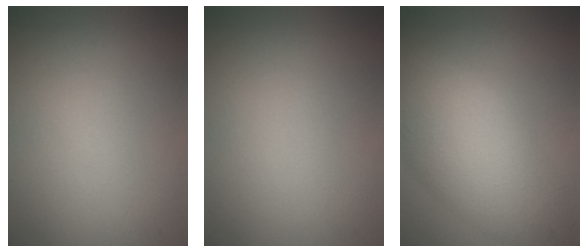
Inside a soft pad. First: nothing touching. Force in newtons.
{"total": 0.0}
{"total": 7.2, "press": 7.2, "slide": 0.4}